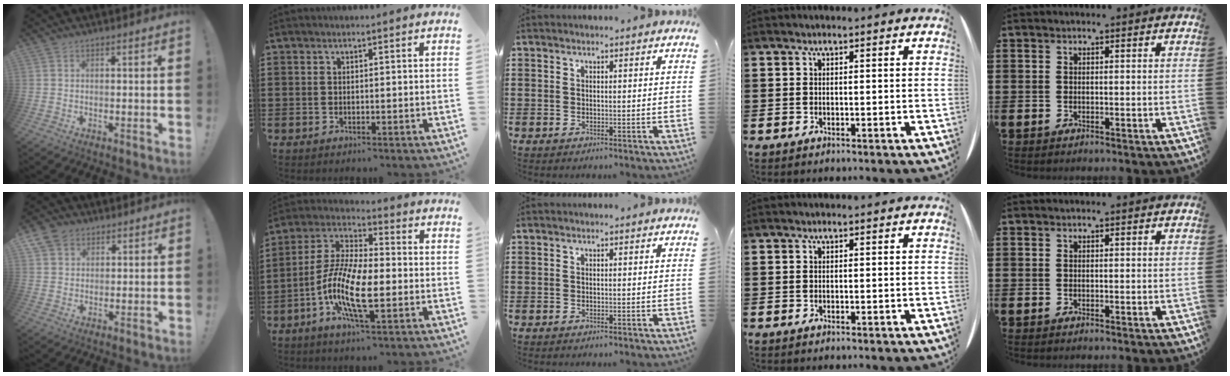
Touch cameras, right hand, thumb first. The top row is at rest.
{"thumb": {"total": 6.1, "force": [3.4, 4.8, 1.8], "torque": [-0.034, -0.011, 0.068]}, "index": {"total": 11.8, "force": [-3.8, 3.7, 10.5], "torque": [-0.241, -0.015, -0.077]}}